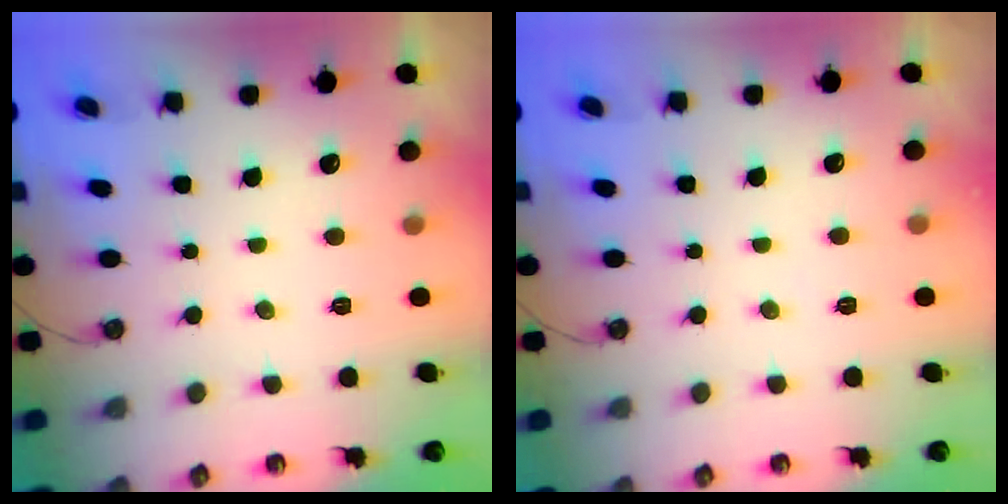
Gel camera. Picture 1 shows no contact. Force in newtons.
{"total": 3.8, "press": 3.7, "slide": 0.5}